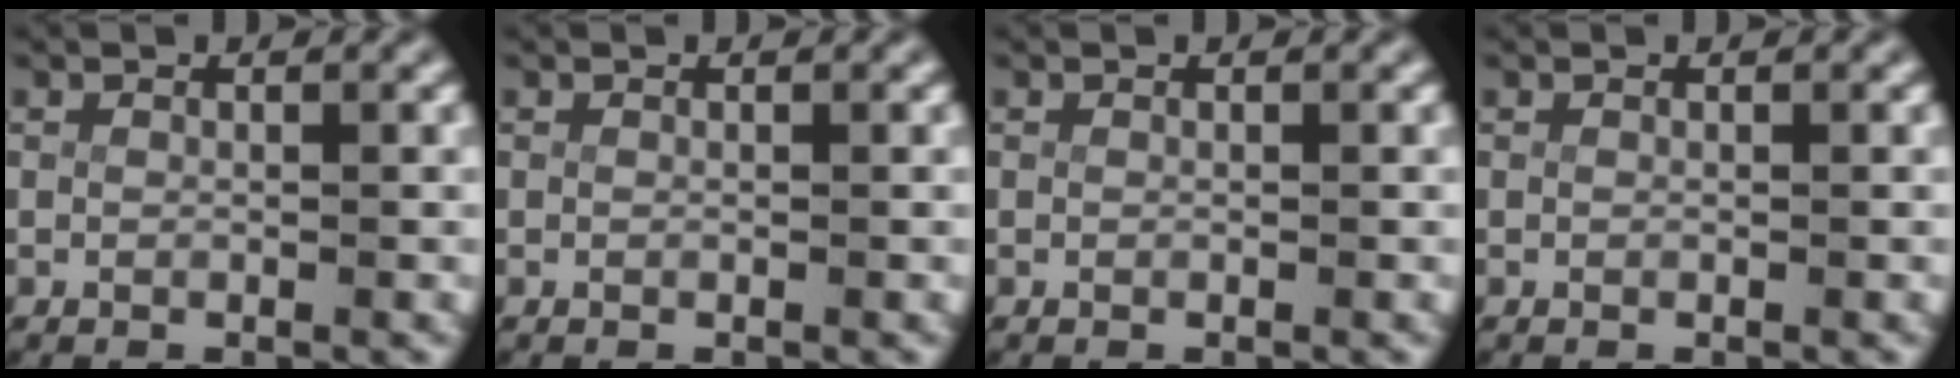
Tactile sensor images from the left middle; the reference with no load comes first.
{"total": 0.0}
{"total": 0.0}
{"total": 0.0}